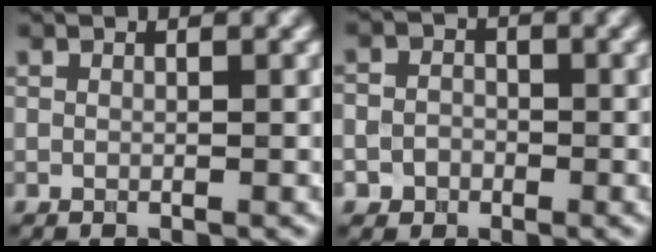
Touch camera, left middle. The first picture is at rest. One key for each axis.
{"total": 2.6, "fx": -0.7, "fy": 2.4, "fz": 0.8, "tx": 0.018, "ty": 0.007, "tz": -0.027}